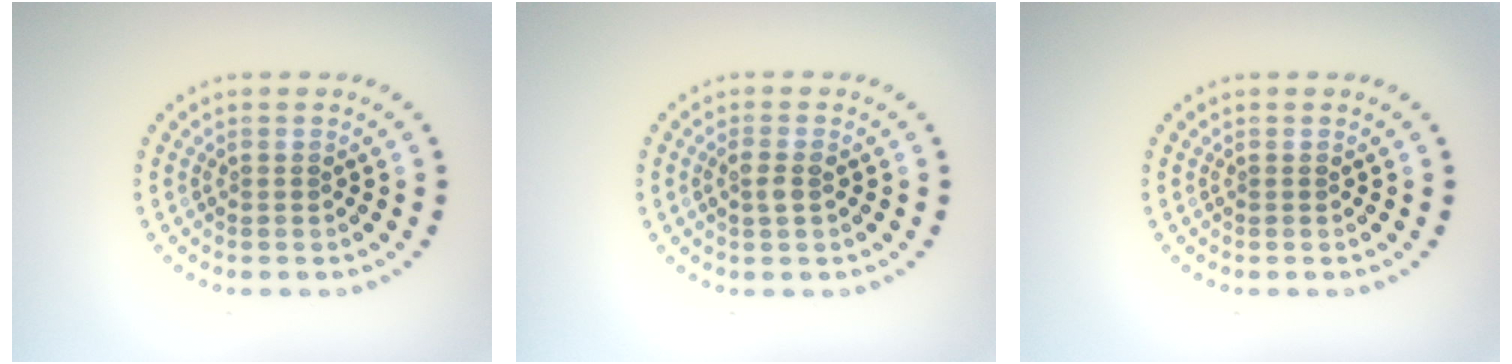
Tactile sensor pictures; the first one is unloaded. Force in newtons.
{"total": 1.6, "press": 1.6, "slide": 0.4}
{"total": 0.0}